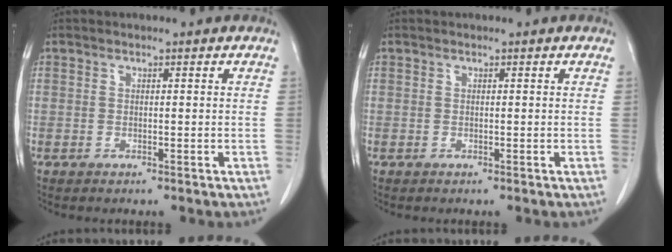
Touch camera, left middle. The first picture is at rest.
{"total": 0.0}